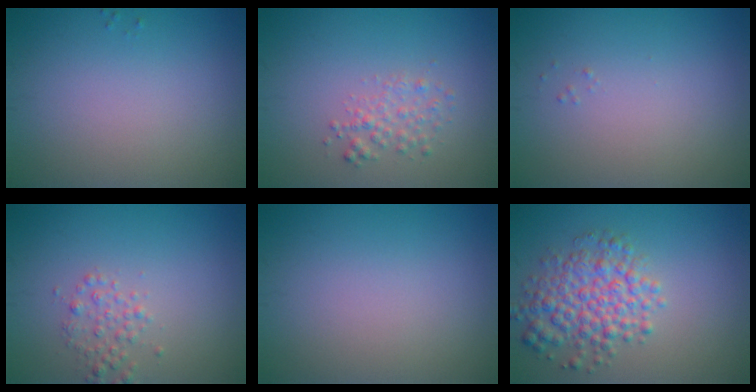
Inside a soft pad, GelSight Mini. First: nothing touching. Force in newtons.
{"total": 1.7, "press": 1.7, "slide": 0.1}
{"total": 0.0}
{"total": 1.7, "press": 1.7, "slide": 0.0}
{"total": 0.0}
{"total": 4.9, "press": 4.9, "slide": 0.1}